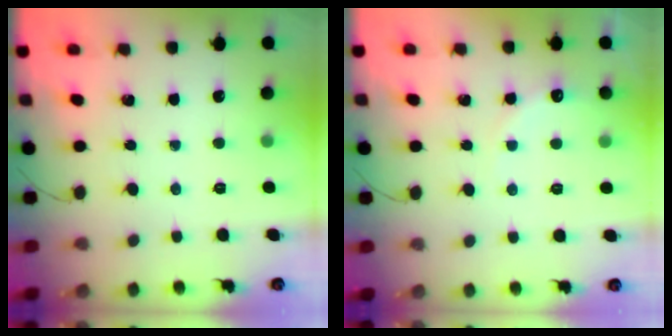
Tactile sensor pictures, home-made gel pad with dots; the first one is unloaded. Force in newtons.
{"total": 7.9, "press": 7.8, "slide": 1.4}